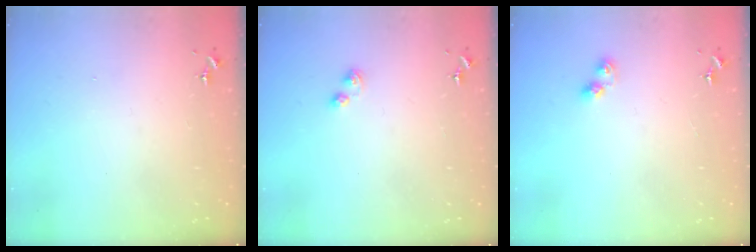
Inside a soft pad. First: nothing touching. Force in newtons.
{"total": 4.4, "press": 4.3, "slide": 0.8}
{"total": 6.6, "press": 6.5, "slide": 0.7}